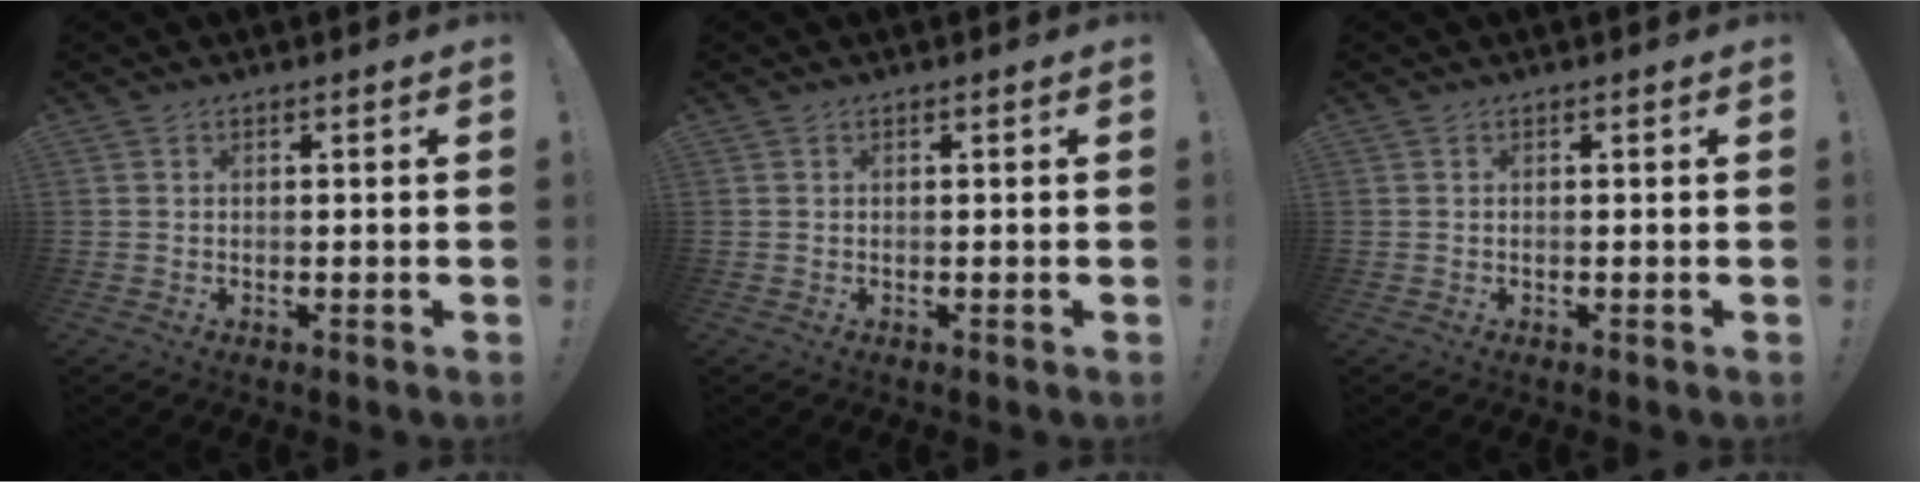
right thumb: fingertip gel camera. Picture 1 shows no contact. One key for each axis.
{"total": 0.0}
{"total": 0.0}